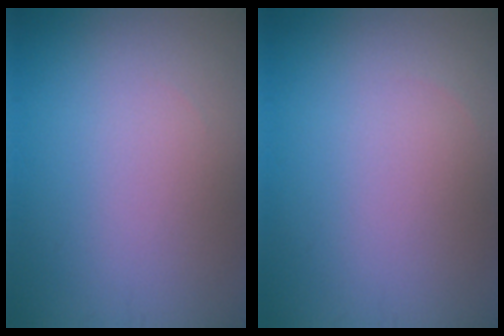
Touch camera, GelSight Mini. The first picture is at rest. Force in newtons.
{"total": 0.0}